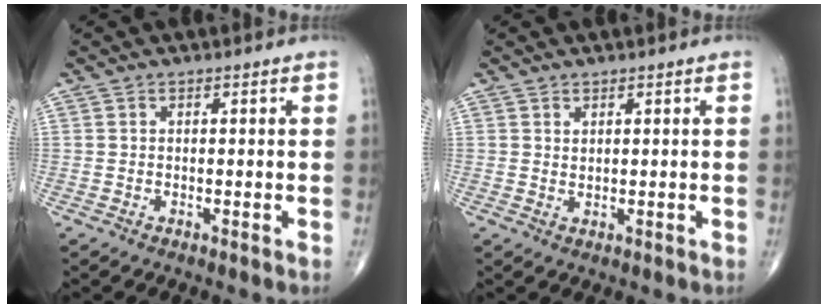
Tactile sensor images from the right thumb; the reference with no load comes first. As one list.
[{"total": 1.1, "force": [0.8, 0.4, 0.7], "torque": [-0.008, -0.008, 0.016]}]